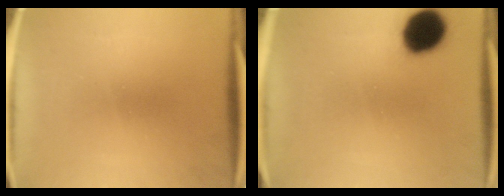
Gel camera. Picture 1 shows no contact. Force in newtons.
{"total": 12.4}